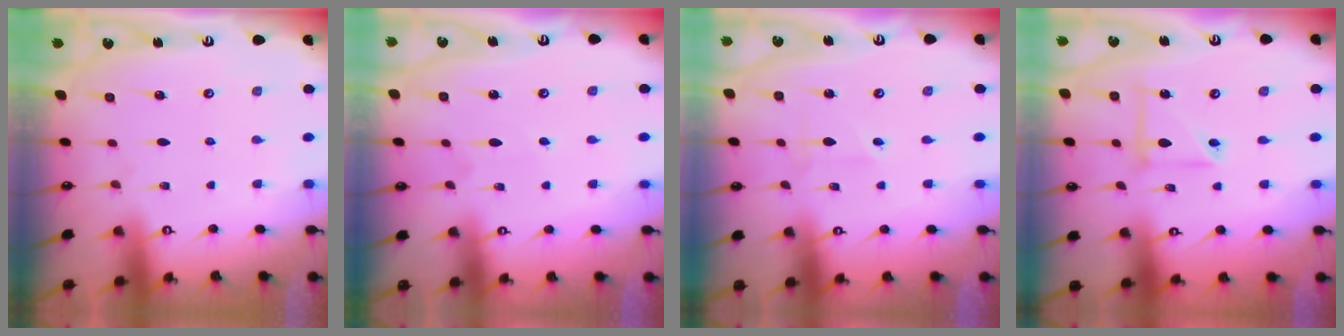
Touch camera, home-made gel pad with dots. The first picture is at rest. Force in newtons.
{"total": 3.3, "press": 3.3, "slide": 0.4}
{"total": 1.6, "press": 1.3, "slide": 0.9}
{"total": 7.4, "press": 7.3, "slide": 1.2}